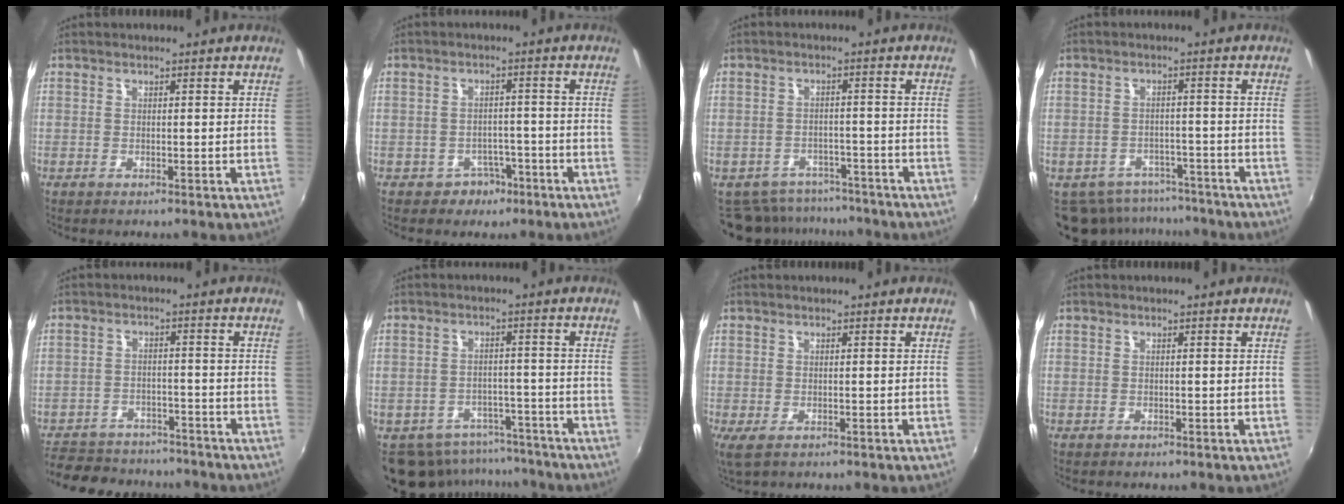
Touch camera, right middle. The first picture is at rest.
{"total": 4.3, "force": [-2.6, 3.3, 0.7], "torque": [-0.020, 0.011, -0.030]}
{"total": 10.2, "force": [-8.7, 5.0, 2.0], "torque": [-0.058, 0.001, -0.120]}
{"total": 11.3, "force": [-9.0, 6.2, 2.8], "torque": [-0.075, 0.002, -0.118]}
{"total": 15.8, "force": [-12.9, 7.4, 5.3], "torque": [-0.137, 0.014, -0.182]}
{"total": 13.8, "force": [-11.0, 7.4, 3.7], "torque": [-0.092, 0.015, -0.139]}
{"total": 2.4, "force": [-0.7, 0.6, 2.2], "torque": [-0.040, -0.011, -0.008]}
{"total": 0.0}